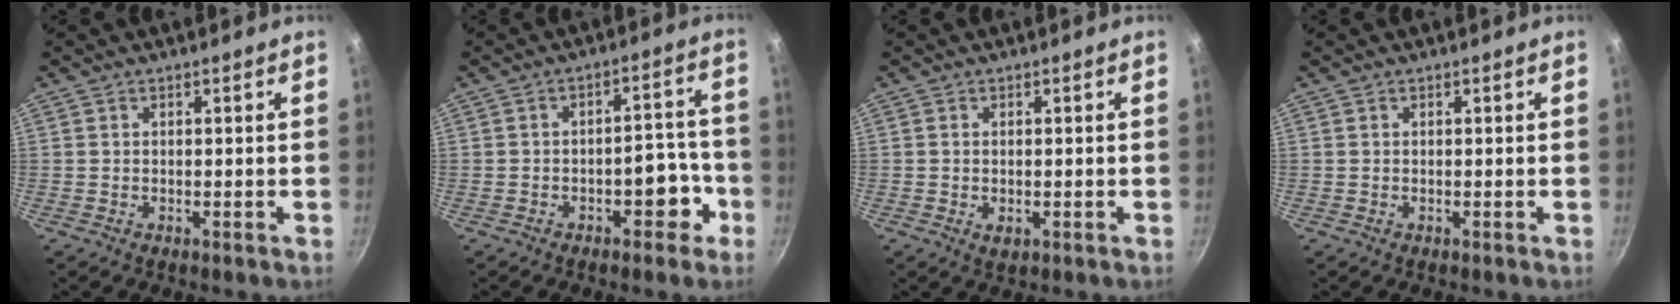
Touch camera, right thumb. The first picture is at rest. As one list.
[{"total": 7.0, "force": [-3.2, 3.8, 4.9], "torque": [-0.024, 0.048, -0.034]}, {"total": 2.0, "force": [-0.4, 1.2, 1.5], "torque": [-0.025, -0.005, -0.004]}, {"total": 0.0}]